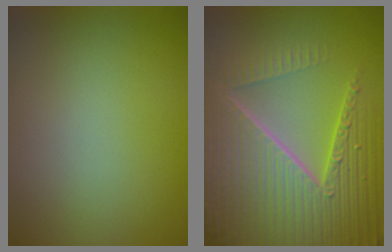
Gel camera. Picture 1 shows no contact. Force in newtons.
{"total": 10.5, "press": 6.5, "slide": 8.2}